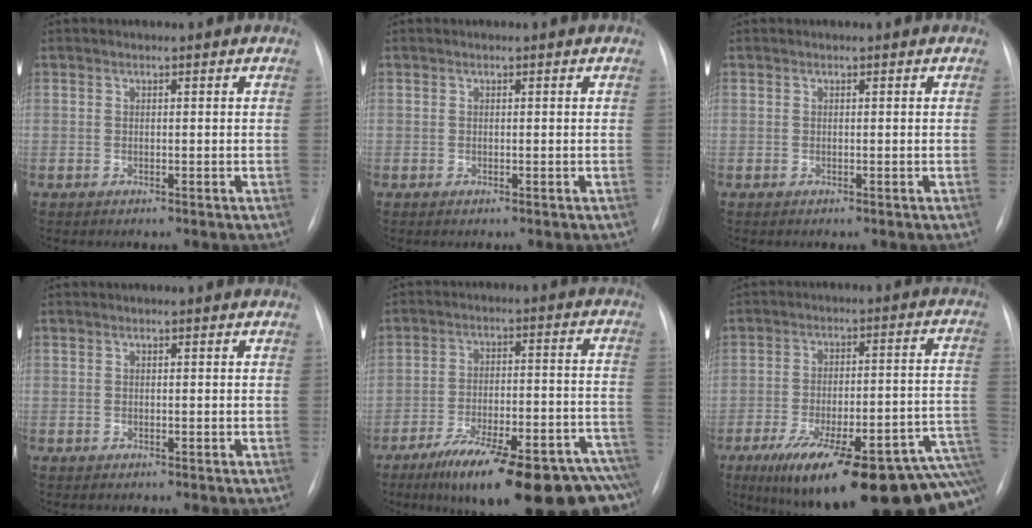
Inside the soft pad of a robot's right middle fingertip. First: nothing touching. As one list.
[{"total": 0.0}, {"total": 0.0}, {"total": 0.0}, {"total": 23.9, "force": [-17.1, 4.2, 16.1], "torque": [-0.166, 0.012, -0.250]}, {"total": 27.6, "force": [-17.2, 7.0, 20.4], "torque": [-0.212, 0.008, -0.240]}]